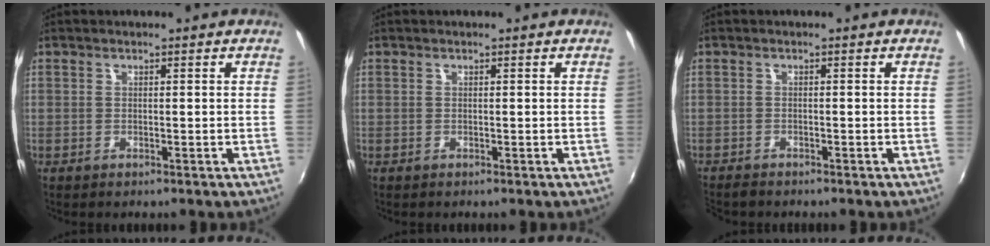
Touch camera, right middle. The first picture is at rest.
{"total": 0.0}
{"total": 1.8, "force": [-1.8, 0.4, 0.3], "torque": [-0.014, -0.010, -0.035]}